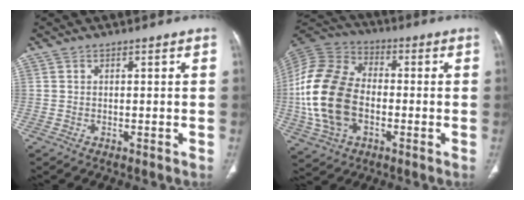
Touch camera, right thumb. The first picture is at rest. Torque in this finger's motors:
{"motor_torque": [-0.02, 1.47, 1.82, 0.01, 0.51]}